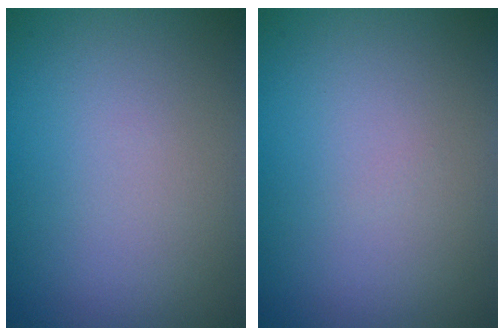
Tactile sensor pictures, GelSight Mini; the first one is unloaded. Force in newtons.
{"total": 0.0}